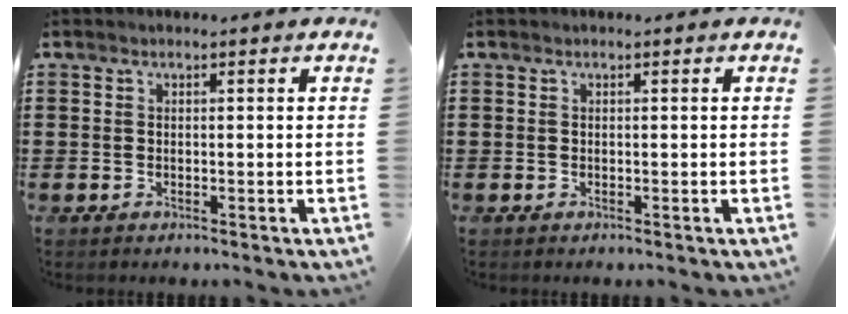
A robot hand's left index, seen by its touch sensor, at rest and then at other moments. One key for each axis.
{"total": 0.0}